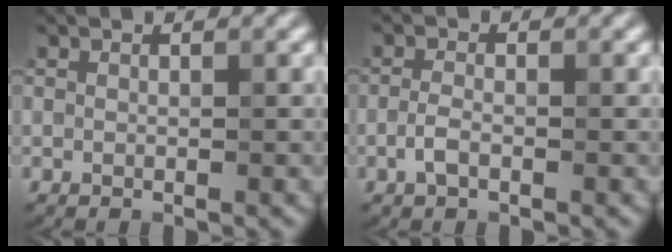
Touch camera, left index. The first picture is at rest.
{"total": 1.6, "force": [-0.8, 0.5, 1.2], "torque": [-0.031, 0.006, -0.018]}